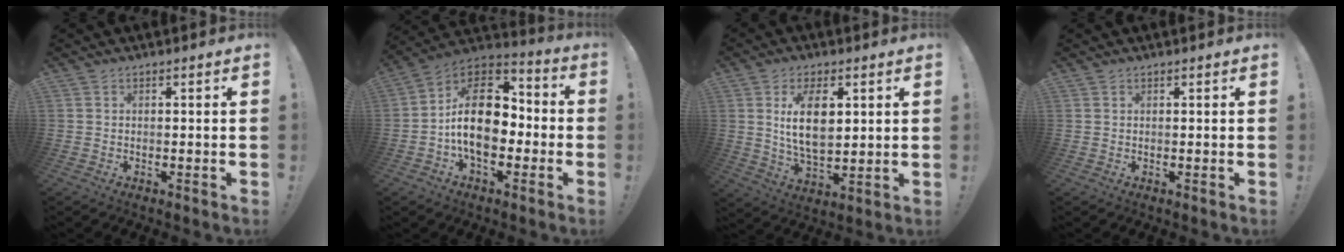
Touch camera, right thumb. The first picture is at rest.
{"total": 19.8, "force": [-1.4, 12.4, 15.4], "torque": [-0.271, 0.022, -0.019]}
{"total": 12.2, "force": [3.1, 6.3, 9.9], "torque": [-0.177, -0.005, 0.050]}
{"total": 0.0}